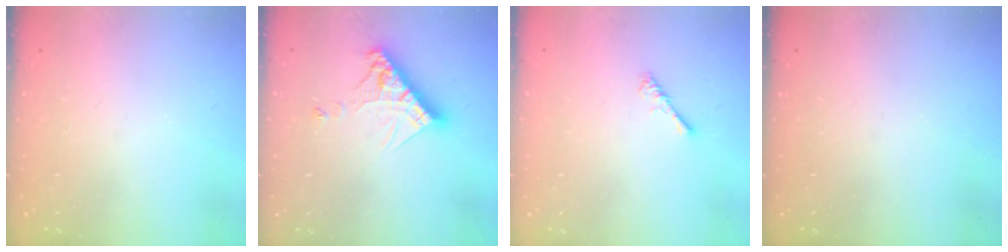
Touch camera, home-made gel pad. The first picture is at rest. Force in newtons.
{"total": 11.3, "press": 11.2, "slide": 1.0}
{"total": 0.9, "press": 0.9, "slide": 0.3}
{"total": 0.0}